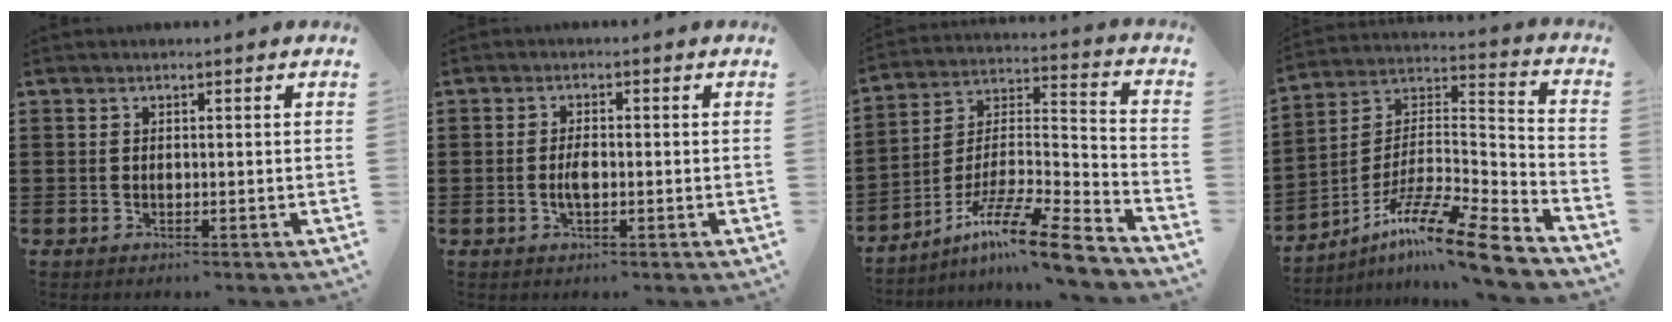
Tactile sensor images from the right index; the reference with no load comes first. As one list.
[{"total": 2.5, "force": [-0.5, 1.0, 2.2], "torque": [-0.050, -0.002, -0.011]}, {"total": 13.2, "force": [-10.2, 1.2, 8.3], "torque": [-0.144, 0.016, -0.195]}, {"total": 13.3, "force": [-10.5, 0.4, 8.2], "torque": [-0.141, 0.011, -0.201]}]